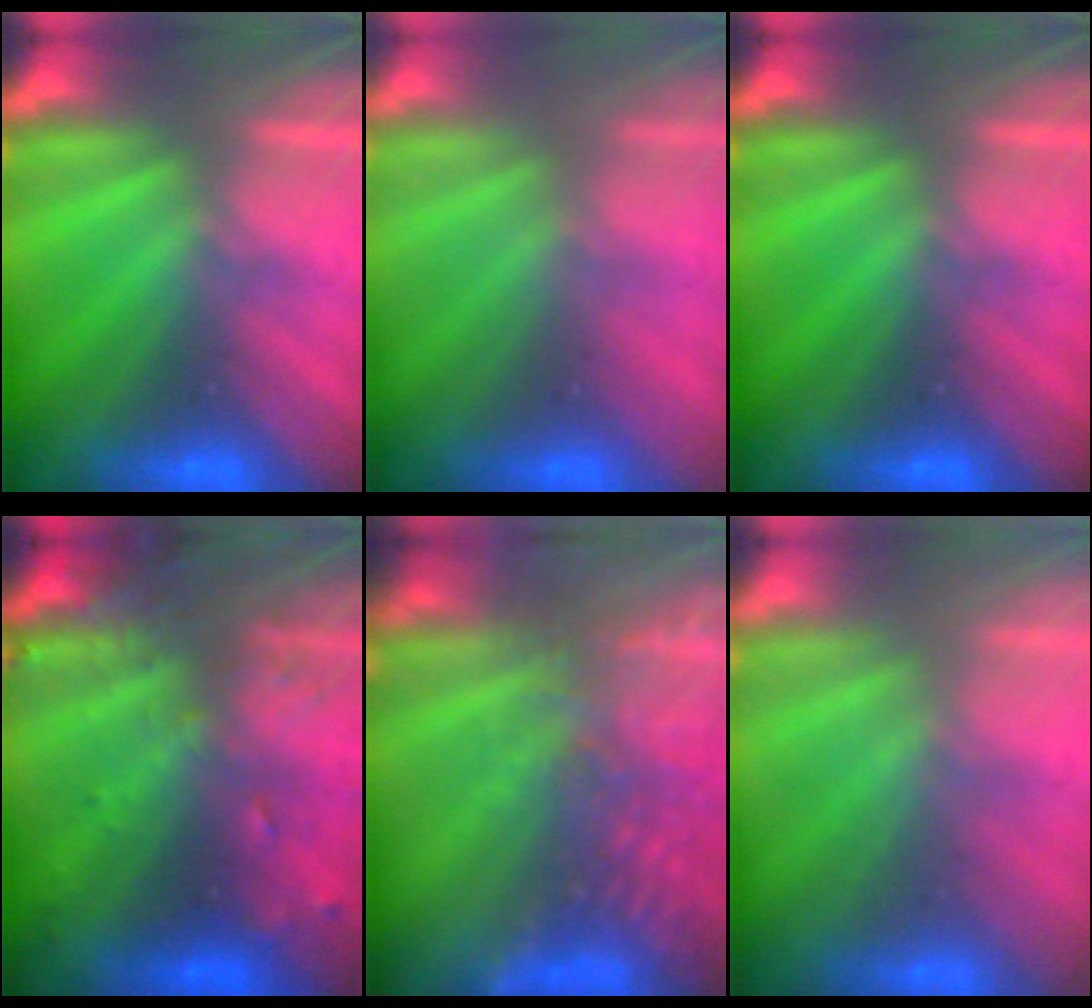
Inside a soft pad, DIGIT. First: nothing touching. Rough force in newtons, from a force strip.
{"total": 2.8}
{"total": 0.0}
{"total": 8.8}
{"total": 7.7}
{"total": 2.1}